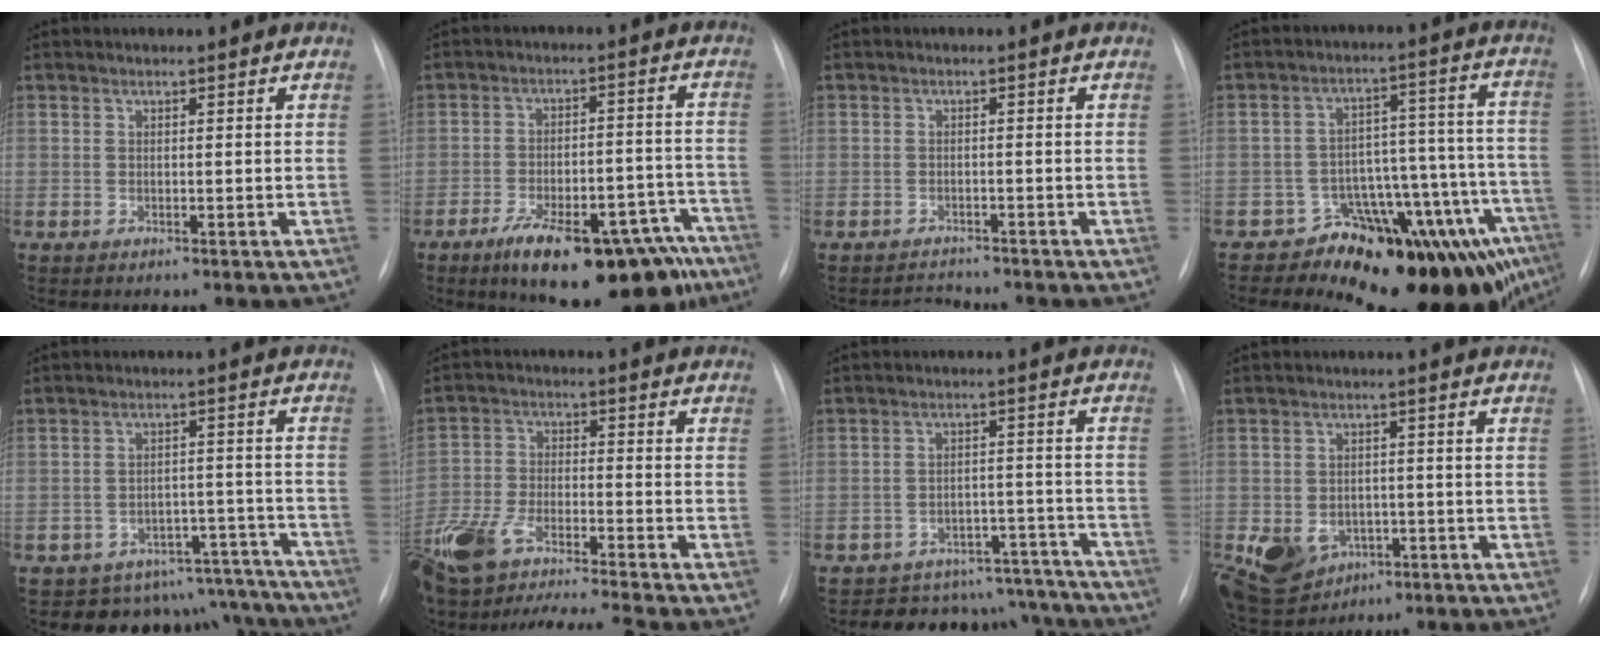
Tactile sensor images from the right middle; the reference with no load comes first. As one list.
[{"total": 20.3, "force": [-14.6, 6.9, 12.3], "torque": [-0.112, 0.040, -0.207]}, {"total": 2.0, "force": [-1.8, 0.5, -0.8], "torque": [0.010, -0.008, -0.029]}, {"total": 15.3, "force": [-10.6, 3.9, 10.3], "torque": [-0.069, 0.066, -0.145]}, {"total": 13.8, "force": [-13.0, 4.5, -0.6], "torque": [0.037, 0.057, -0.156]}, {"total": 15.4, "force": [-12.8, 1.8, 8.3], "torque": [-0.182, -0.003, -0.230]}, {"total": 15.7, "force": [-14.8, 5.0, 1.2], "torque": [-0.001, 0.046, -0.182]}, {"total": 12.8, "force": [-4.8, 10.2, 6.0], "torque": [-0.141, 0.004, -0.061]}]